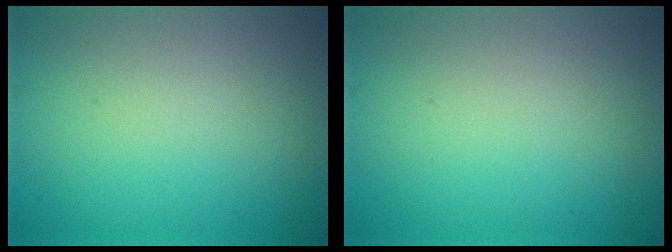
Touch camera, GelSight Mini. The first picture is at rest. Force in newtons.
{"total": 0.0}